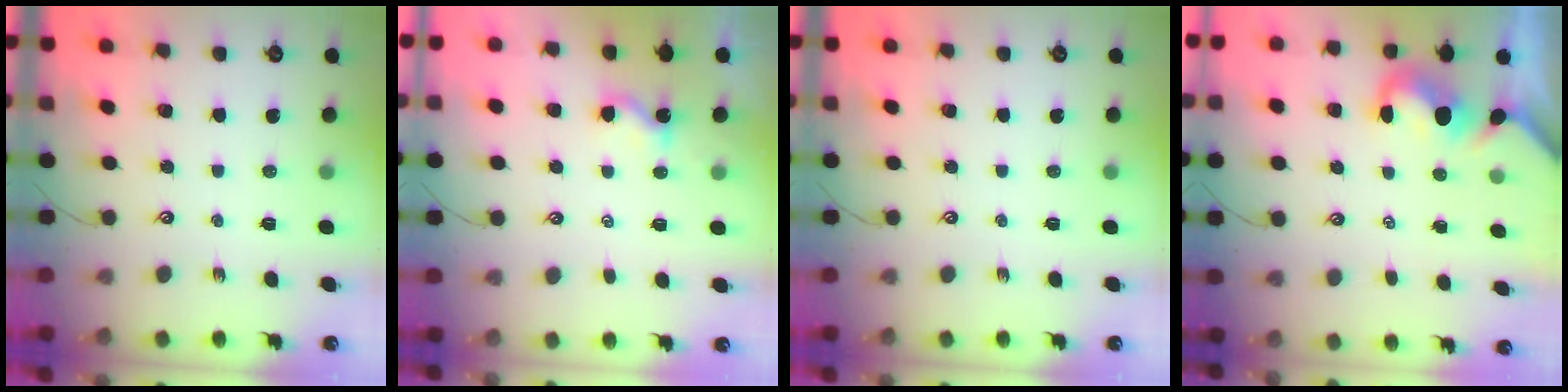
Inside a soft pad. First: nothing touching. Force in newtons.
{"total": 1.5, "press": 1.5, "slide": 0.2}
{"total": 0.0}
{"total": 1.5, "press": 1.4, "slide": 0.6}